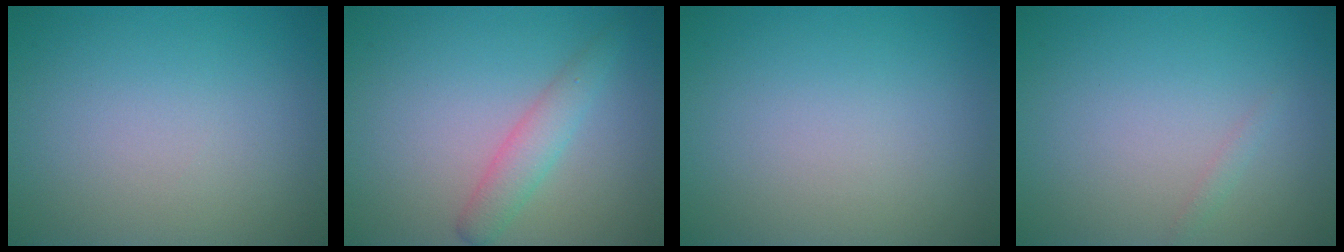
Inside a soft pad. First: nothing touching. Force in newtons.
{"total": 1.7, "press": 1.7, "slide": 0.1}
{"total": 0.0}
{"total": 0.5, "press": 0.5, "slide": 0.0}